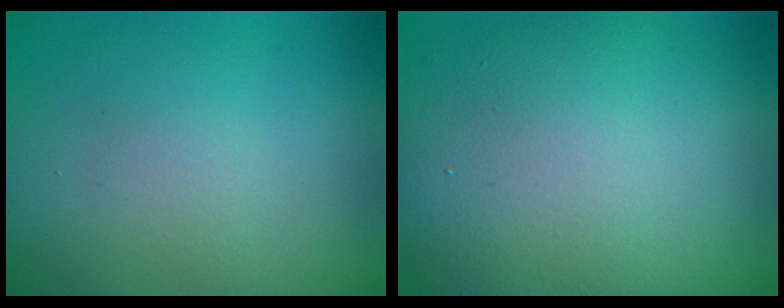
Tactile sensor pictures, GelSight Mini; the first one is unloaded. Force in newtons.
{"total": 13.2, "press": 13.2, "slide": 0.9}